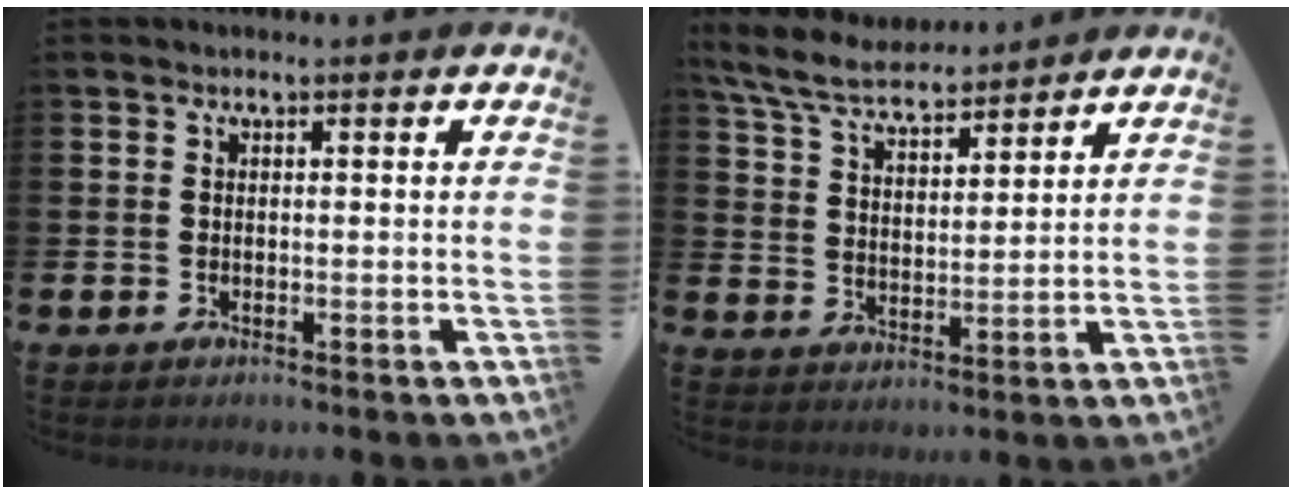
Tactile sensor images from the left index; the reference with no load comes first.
{"total": 7.5, "force": [7.0, 1.6, 2.2], "torque": [-0.066, -0.034, 0.128]}